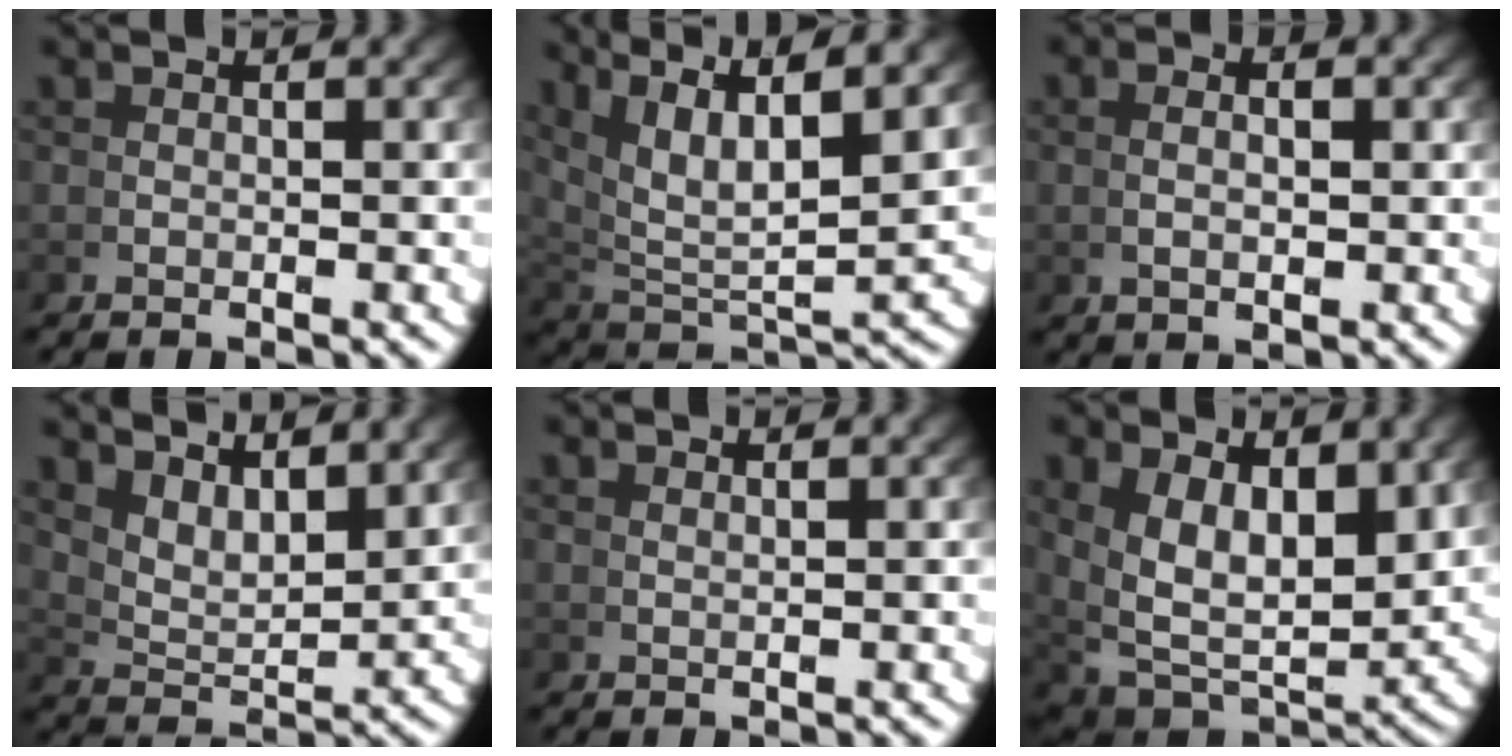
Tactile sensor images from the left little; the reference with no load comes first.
{"total": 10.7, "force": [4.4, 5.9, 7.9], "torque": [-0.159, -0.008, 0.078]}
{"total": 1.8, "force": [0.3, 0.3, 1.8], "torque": [-0.025, 0.004, 0.012]}
{"total": 5.7, "force": [4.0, 2.1, 3.4], "torque": [-0.054, -0.005, 0.070]}
{"total": 1.4, "force": [0.9, -1.0, -0.1], "torque": [0.008, 0.003, 0.020]}
{"total": 8.7, "force": [1.2, 5.1, 7.0], "torque": [-0.130, -0.031, 0.036]}